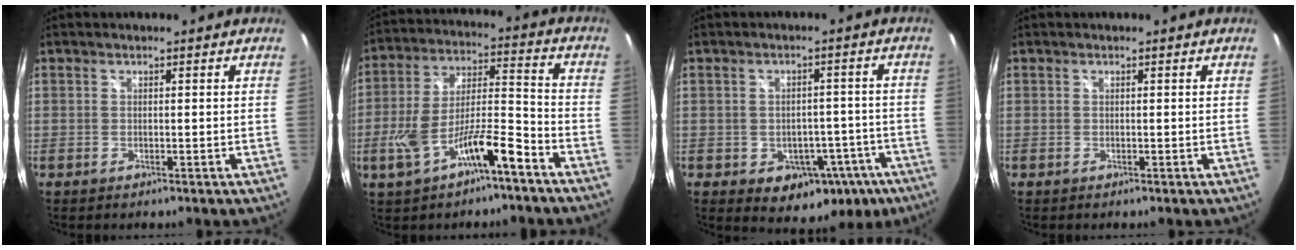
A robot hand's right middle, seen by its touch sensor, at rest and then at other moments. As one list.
[{"total": 13.1, "force": [-7.5, 3.2, 10.2], "torque": [-0.203, 0.002, -0.126]}, {"total": 12.3, "force": [-5.9, 8.8, 6.2], "torque": [-0.095, 0.019, -0.049]}, {"total": 0.0}]